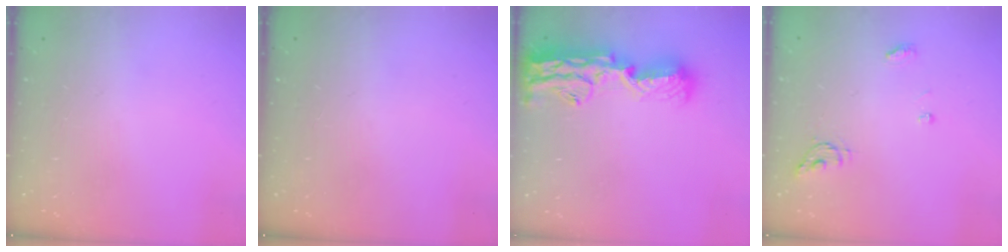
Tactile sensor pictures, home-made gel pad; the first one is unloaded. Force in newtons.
{"total": 0.0}
{"total": 18.1, "press": 17.4, "slide": 5.2}
{"total": 5.3, "press": 5.3, "slide": 0.4}